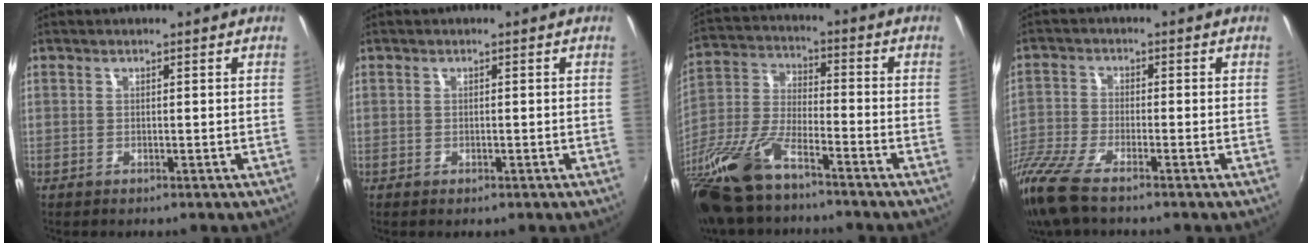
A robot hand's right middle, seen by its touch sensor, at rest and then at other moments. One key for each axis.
{"total": 0.8, "fx": -0.5, "fy": 0.5, "fz": 0.3, "tx": -0.004, "ty": -0.003, "tz": -0.009}
{"total": 17.8, "fx": -12.5, "fy": 5.6, "fz": 11.4, "tx": -0.261, "ty": -0.032, "tz": -0.249}
{"total": 11.2, "fx": -8.6, "fy": 2.4, "fz": 6.8, "tx": -0.165, "ty": -0.034, "tz": -0.175}